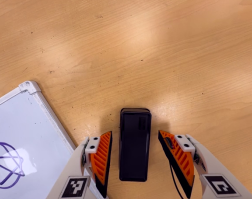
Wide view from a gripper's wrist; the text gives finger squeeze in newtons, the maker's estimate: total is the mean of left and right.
{"total": 0.0}